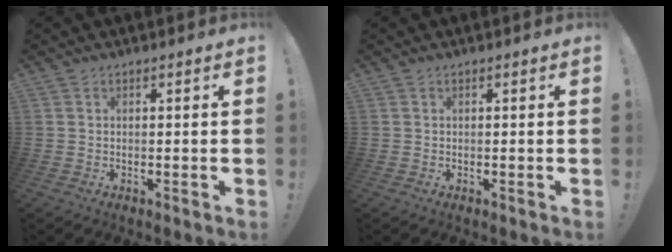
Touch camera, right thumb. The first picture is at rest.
{"total": 0.0}